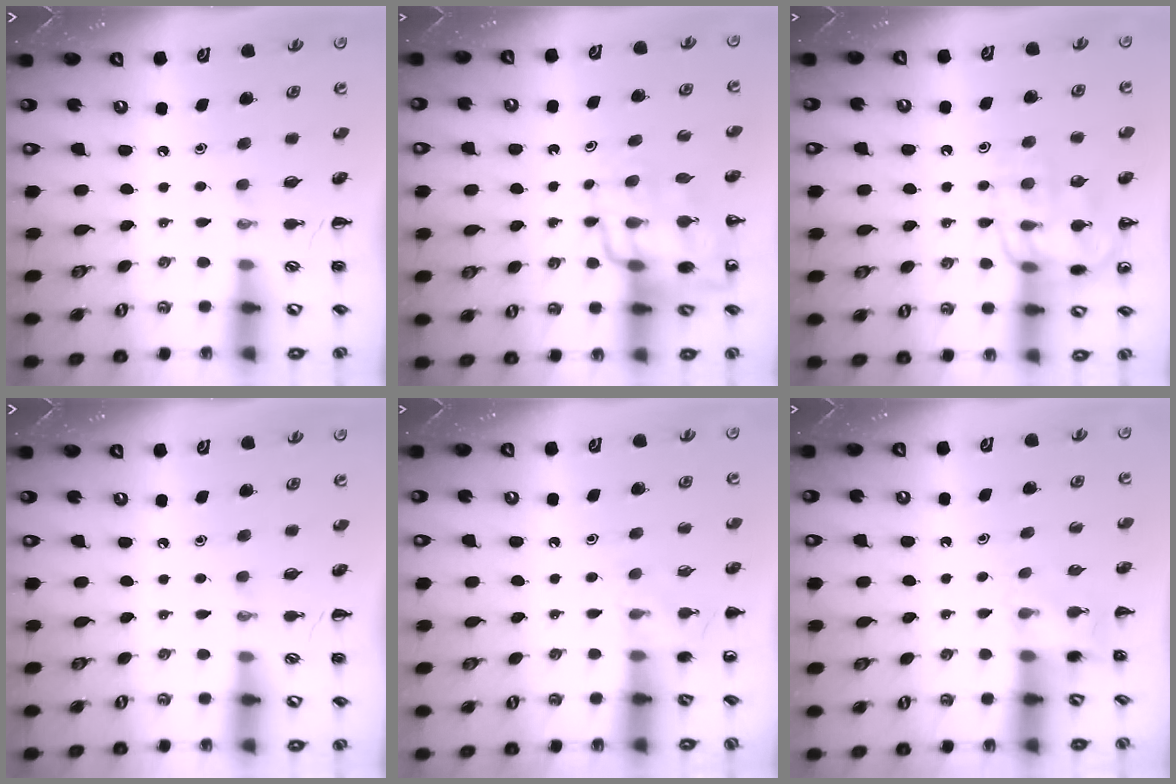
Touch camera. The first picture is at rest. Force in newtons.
{"total": 14.0, "press": 13.5, "slide": 3.7}
{"total": 14.5, "press": 14.5, "slide": 0.5}
{"total": 0.0}
{"total": 7.5, "press": 7.3, "slide": 1.9}
{"total": 4.5, "press": 4.4, "slide": 1.1}